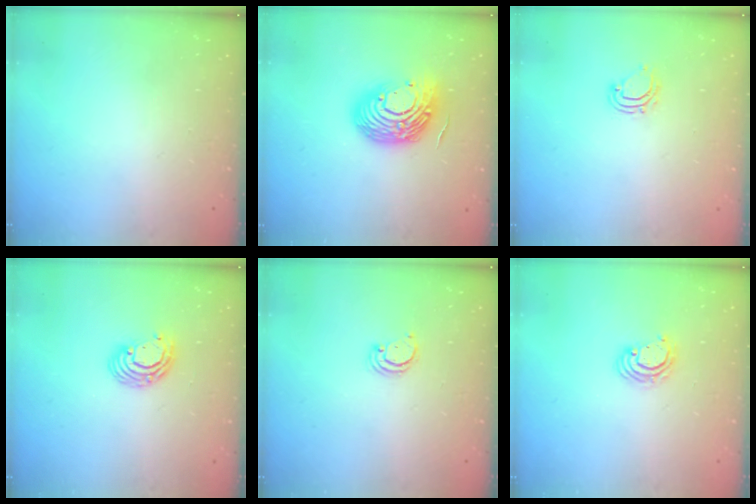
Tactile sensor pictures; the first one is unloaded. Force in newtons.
{"total": 15.4, "press": 15.3, "slide": 1.4}
{"total": 6.3, "press": 6.3, "slide": 0.4}
{"total": 6.7, "press": 6.6, "slide": 0.7}
{"total": 2.1, "press": 2.1, "slide": 0.2}
{"total": 4.3, "press": 4.3, "slide": 0.2}